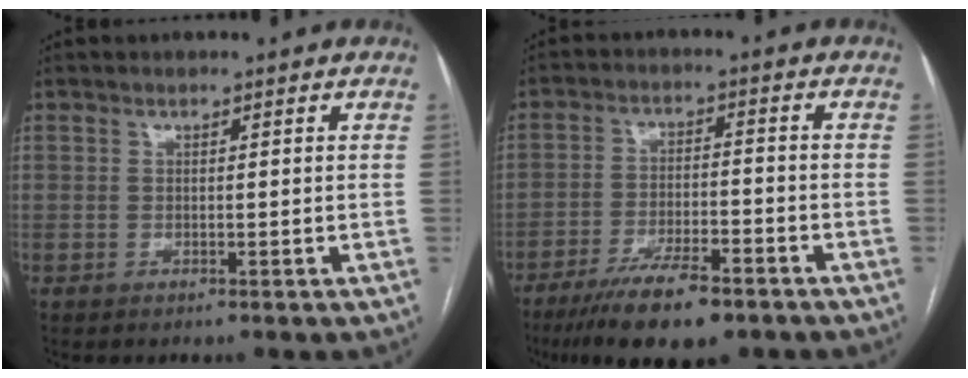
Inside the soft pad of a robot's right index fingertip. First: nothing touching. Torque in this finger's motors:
{"motor_torque": [0.23, -0.19, 0.15, 0.01]}